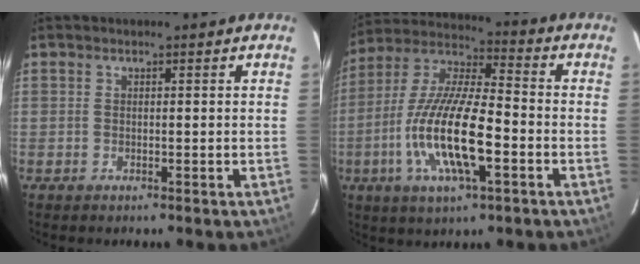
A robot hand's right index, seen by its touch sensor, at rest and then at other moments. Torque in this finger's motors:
{"motor_torque": [1.36, -0.78, 1.05, 0.21]}